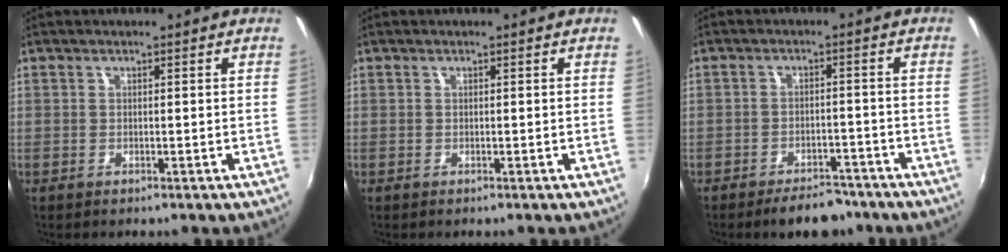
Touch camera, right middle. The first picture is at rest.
{"total": 0.0}
{"total": 7.3, "force": [-5.9, 2.9, 3.0], "torque": [-0.066, 0.008, -0.077]}